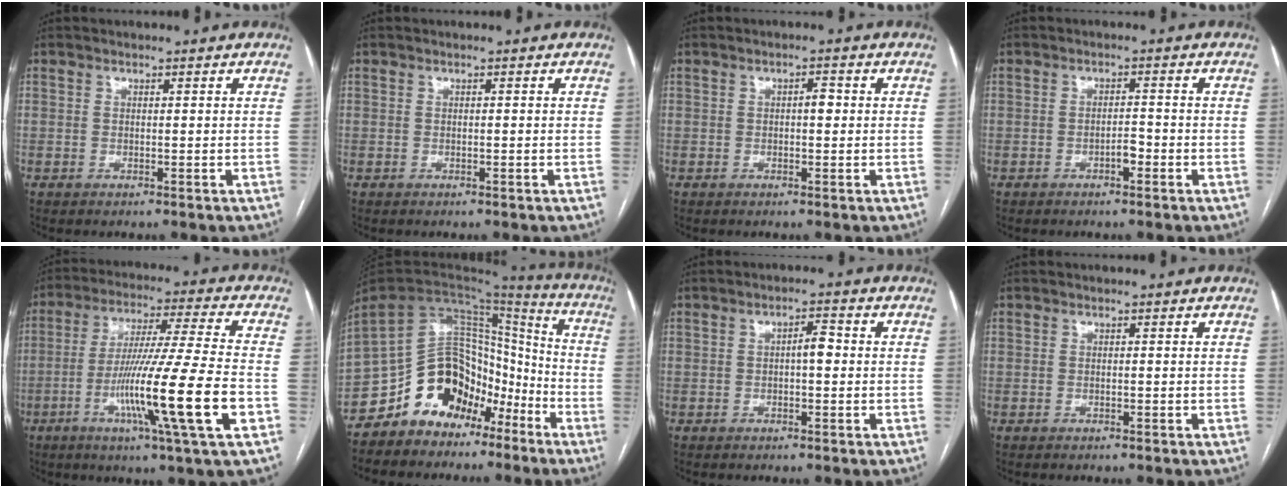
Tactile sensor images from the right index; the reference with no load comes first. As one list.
[{"total": 0.0}, {"total": 1.8, "force": [0.1, 0.7, 1.6], "torque": [-0.024, 0.004, 0.001]}, {"total": 1.9, "force": [-1.0, 0.6, 1.4], "torque": [-0.020, 0.003, -0.016]}, {"total": 17.7, "force": [-5.5, -1.3, 16.8], "torque": [-0.307, -0.019, -0.102]}, {"total": 15.1, "force": [-9.8, 9.8, 6.1], "torque": [-0.111, 0.070, -0.171]}, {"total": 2.7, "force": [0.0, 0.8, 2.6], "torque": [-0.038, 0.008, -0.002]}, {"total": 0.0}]